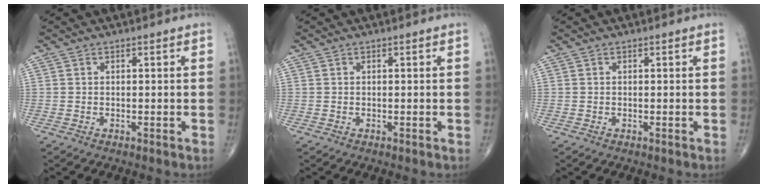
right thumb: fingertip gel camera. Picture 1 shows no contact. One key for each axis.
{"total": 0.0}
{"total": 0.0}